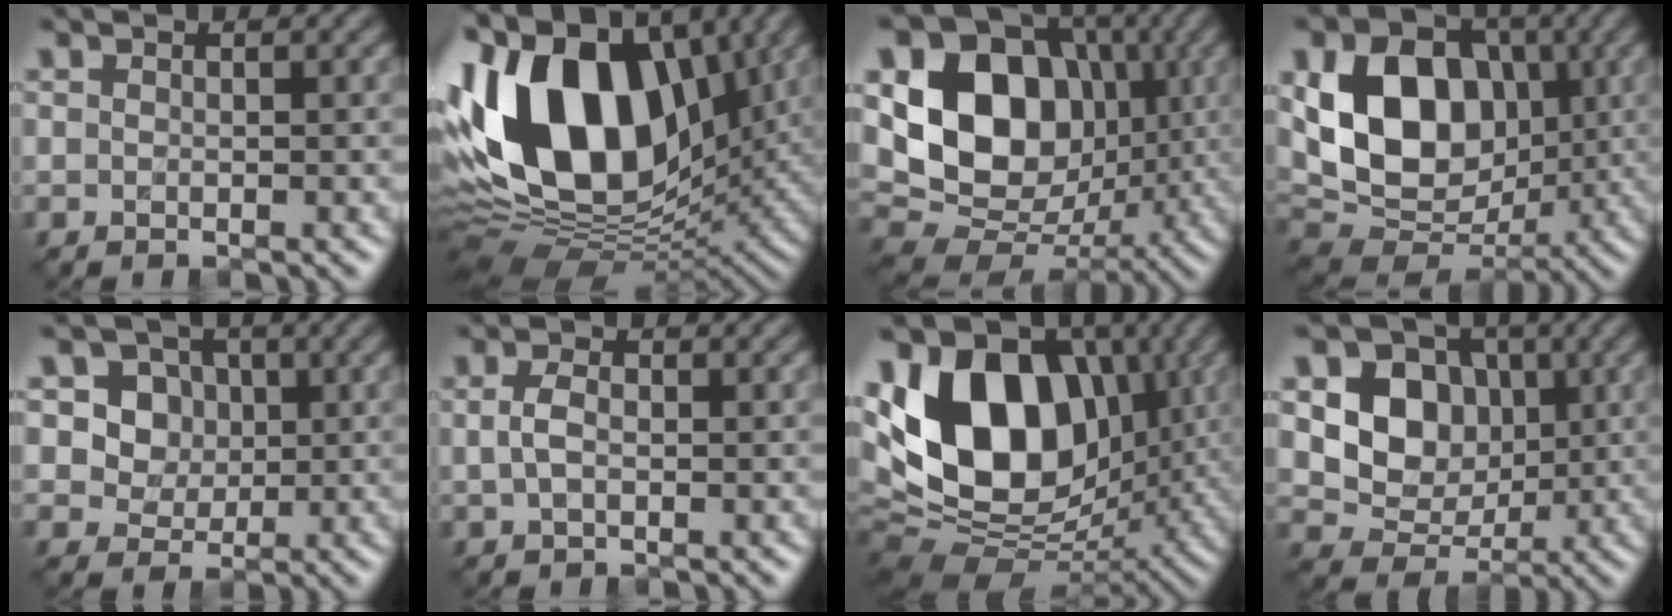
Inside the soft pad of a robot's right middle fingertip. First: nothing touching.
{"total": 17.0, "force": [3.1, 10.8, 12.8], "torque": [-0.246, 0.025, 0.030]}
{"total": 13.4, "force": [1.9, 10.6, 8.0], "torque": [-0.135, 0.000, 0.020]}
{"total": 11.2, "force": [1.4, 8.4, 7.3], "torque": [-0.135, -0.004, 0.021]}
{"total": 7.0, "force": [2.5, 5.8, 3.0], "torque": [-0.057, 0.006, 0.038]}
{"total": 1.9, "force": [0.0, 1.1, 1.5], "torque": [-0.038, 0.001, -0.001]}
{"total": 15.6, "force": [2.4, 10.6, 11.2], "torque": [-0.191, 0.013, 0.022]}
{"total": 6.8, "force": [1.4, 5.7, 3.6], "torque": [-0.052, -0.001, 0.009]}